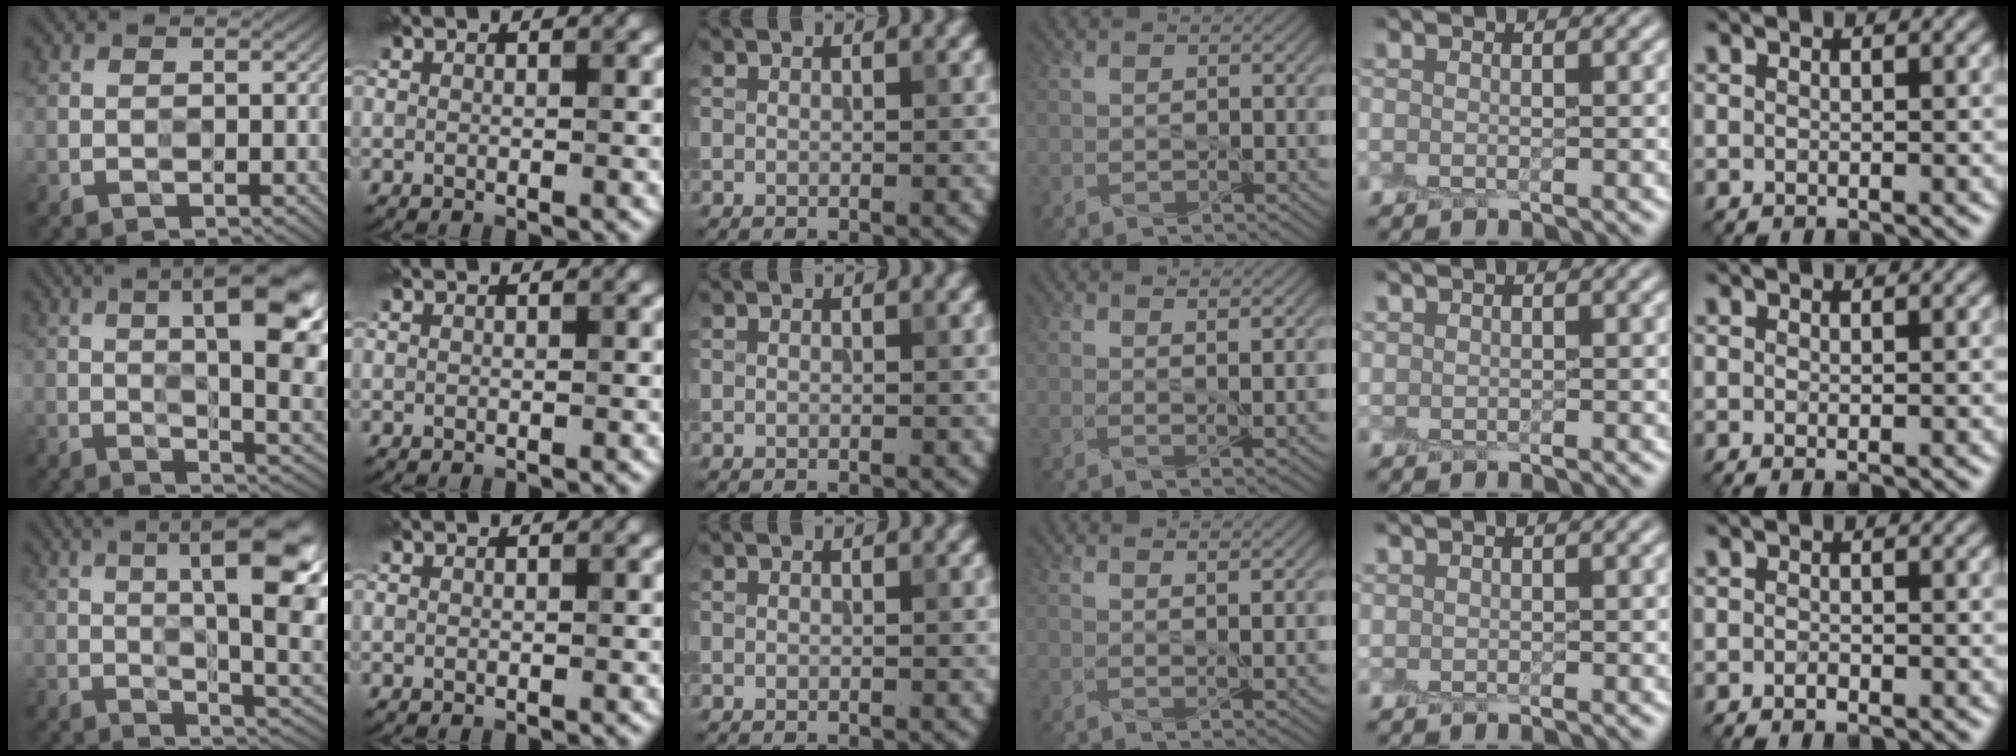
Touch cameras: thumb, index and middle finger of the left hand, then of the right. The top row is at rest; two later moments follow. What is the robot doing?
{"motion": "peel", "object": "plastic wrap"}